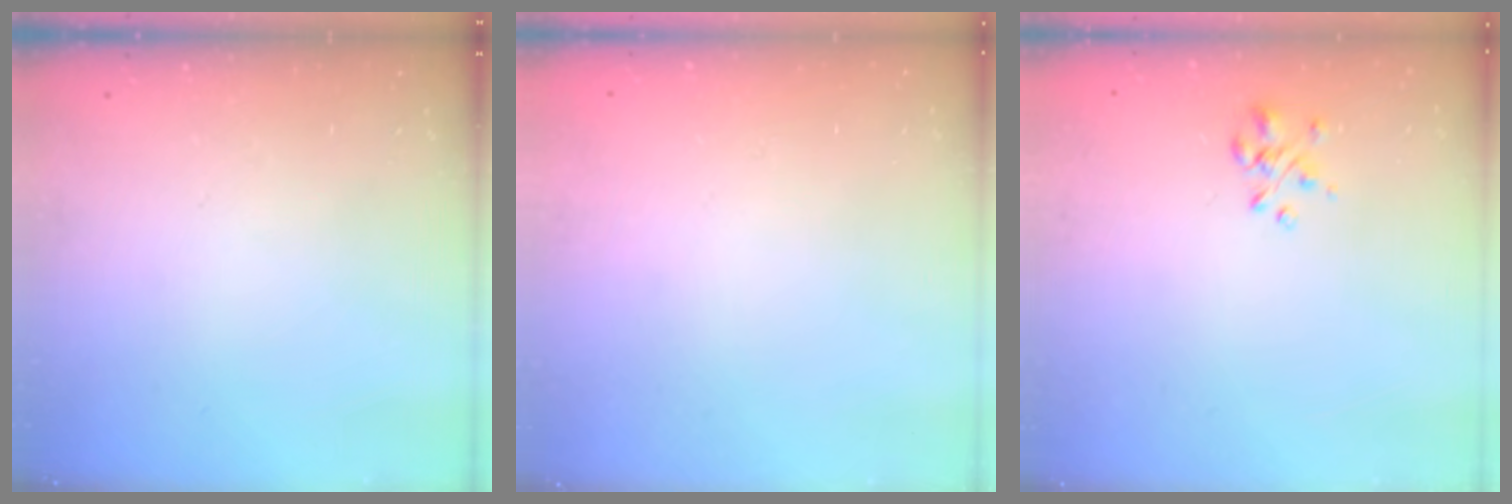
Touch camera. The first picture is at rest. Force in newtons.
{"total": 1.6, "press": 1.6, "slide": 0.2}
{"total": 1.9, "press": 1.8, "slide": 0.6}